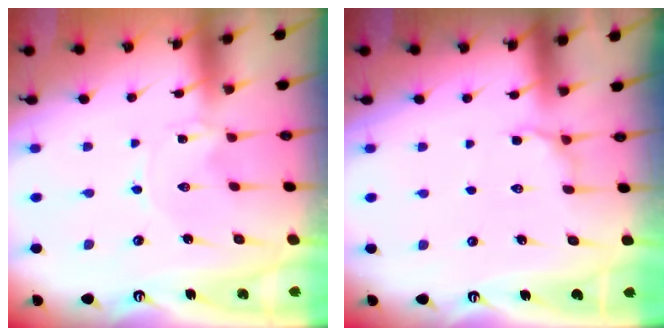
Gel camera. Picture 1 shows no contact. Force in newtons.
{"total": 5.7, "press": 5.4, "slide": 1.8}